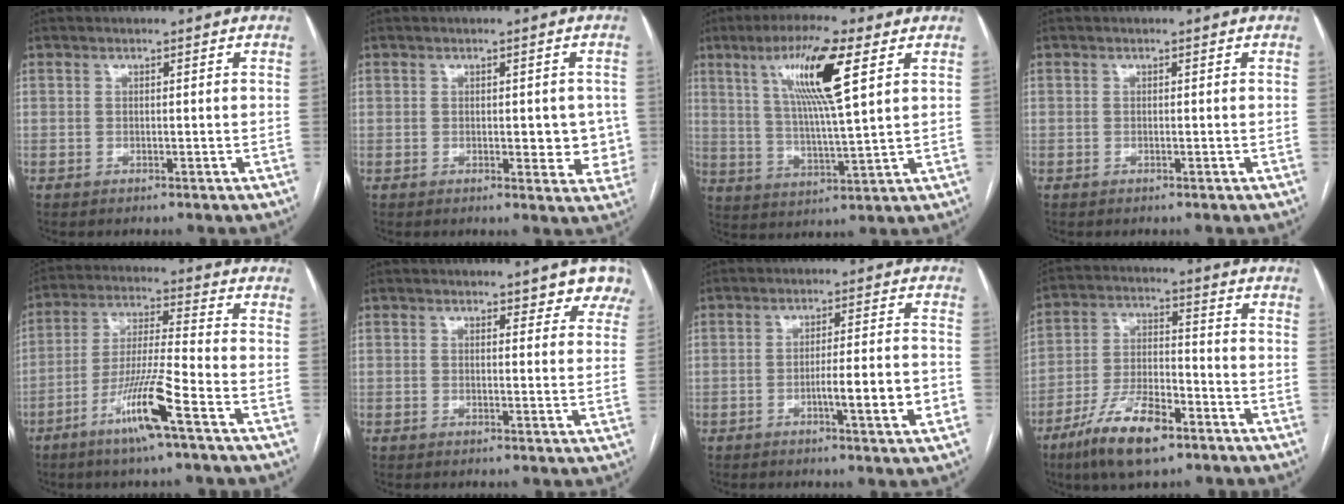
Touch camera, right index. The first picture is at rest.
{"total": 5.4, "force": [-0.2, 3.0, 4.5], "torque": [-0.035, 0.005, 0.001]}
{"total": 12.5, "force": [5.1, 0.6, 11.4], "torque": [-0.212, 0.005, 0.092]}
{"total": 0.0}
{"total": 11.0, "force": [-6.0, -0.5, 9.1], "torque": [-0.178, -0.013, -0.117]}
{"total": 5.5, "force": [4.6, 2.3, 1.9], "torque": [0.003, -0.006, 0.035]}
{"total": 8.0, "force": [-2.9, 0.0, 7.4], "torque": [-0.109, 0.003, -0.043]}
{"total": 12.2, "force": [-7.6, 3.7, 8.8], "torque": [-0.171, -0.007, -0.137]}